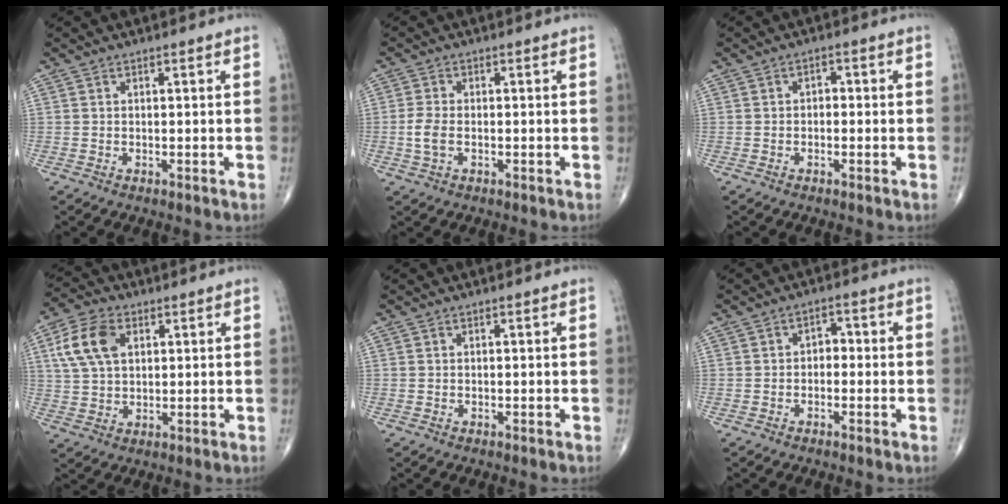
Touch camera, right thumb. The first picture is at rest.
{"total": 3.6, "force": [-0.7, 2.0, 2.9], "torque": [-0.067, 0.006, -0.015]}
{"total": 1.6, "force": [-0.3, 1.2, 1.0], "torque": [-0.003, 0.006, -0.011]}
{"total": 9.9, "force": [3.2, 6.3, 7.0], "torque": [-0.131, 0.004, 0.059]}
{"total": 0.0}
{"total": 2.7, "force": [-0.4, 2.0, 1.8], "torque": [-0.007, 0.014, -0.017]}